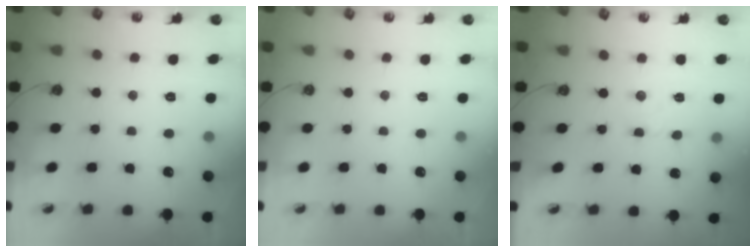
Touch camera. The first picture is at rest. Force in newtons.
{"total": 0.0}
{"total": 2.6, "press": 2.6, "slide": 0.6}